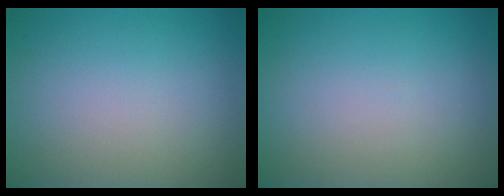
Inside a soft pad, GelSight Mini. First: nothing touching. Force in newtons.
{"total": 0.0}